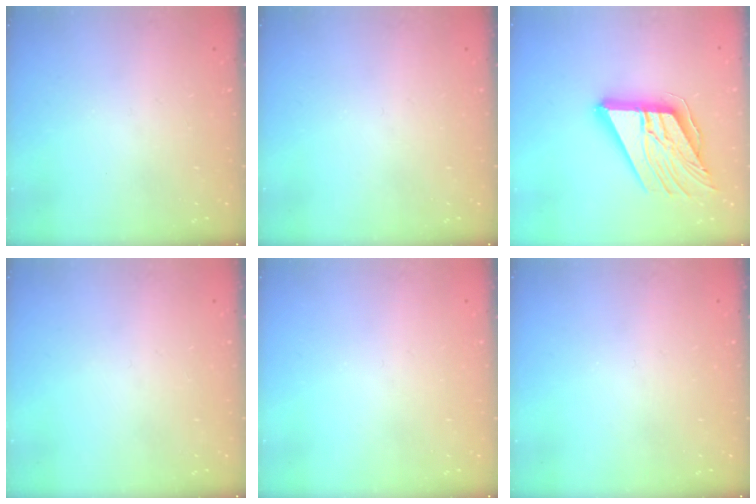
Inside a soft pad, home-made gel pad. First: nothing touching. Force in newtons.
{"total": 0.0}
{"total": 18.9, "press": 18.8, "slide": 2.2}
{"total": 0.0}
{"total": 0.0}
{"total": 0.0}